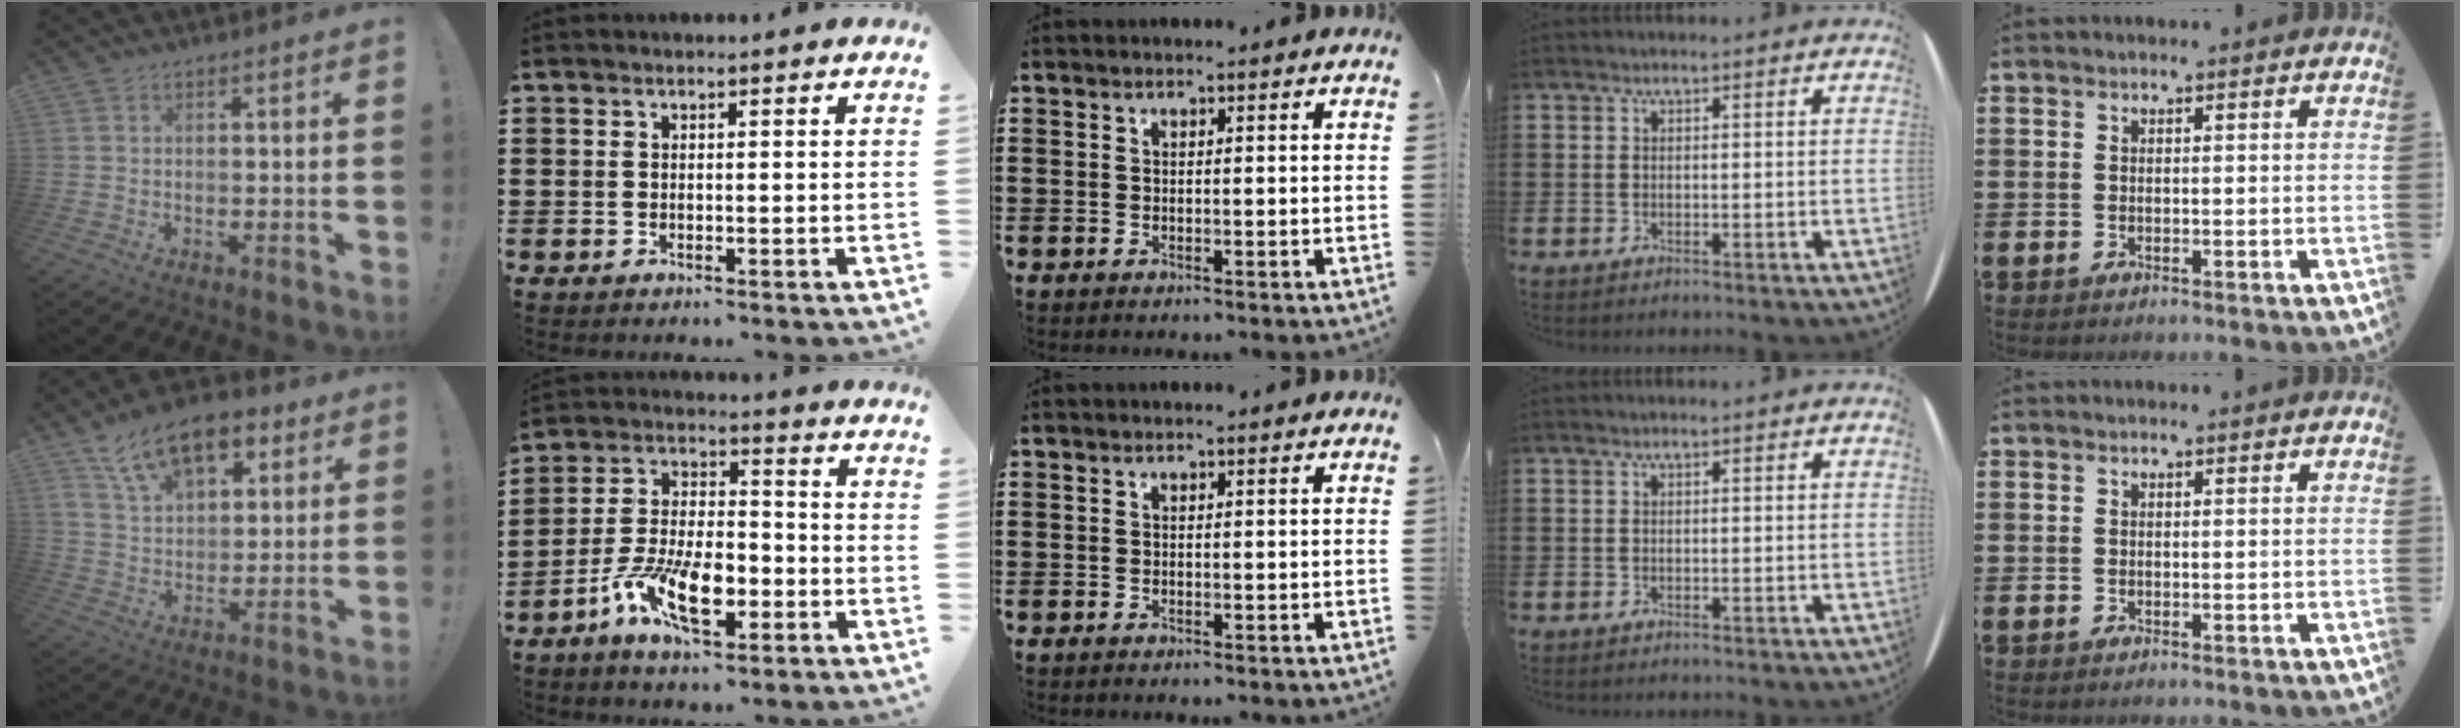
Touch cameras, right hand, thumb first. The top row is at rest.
{"thumb": {"total": 16.1, "force": [8.9, 8.9, 9.9], "torque": [-0.164, -0.038, 0.163]}, "index": {"total": 10.9, "force": [-5.3, 4.8, 8.3], "torque": [-0.179, 0.005, -0.098]}}